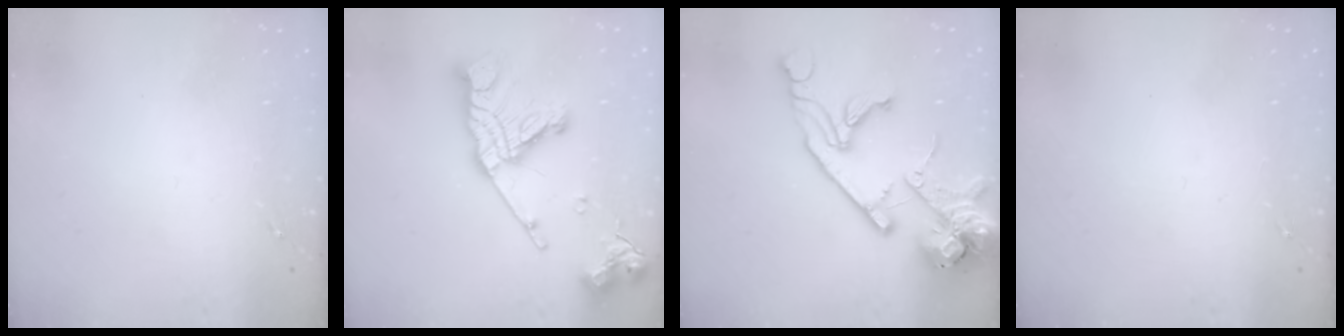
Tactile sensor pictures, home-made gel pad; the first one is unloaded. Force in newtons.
{"total": 20.7, "press": 20.6, "slide": 1.9}
{"total": 23.6, "press": 23.4, "slide": 3.5}
{"total": 0.0}